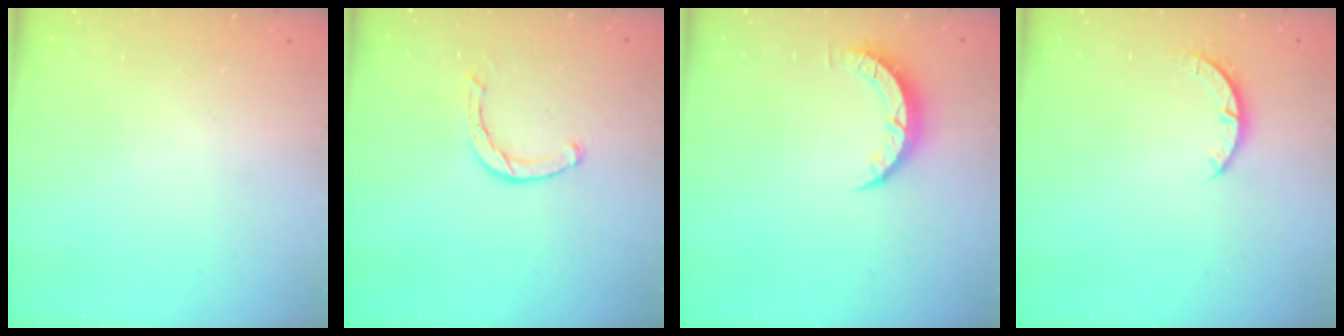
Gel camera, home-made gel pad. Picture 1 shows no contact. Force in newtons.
{"total": 2.0, "press": 2.0, "slide": 0.2}
{"total": 4.1, "press": 4.1, "slide": 0.4}
{"total": 2.7, "press": 2.7, "slide": 0.4}